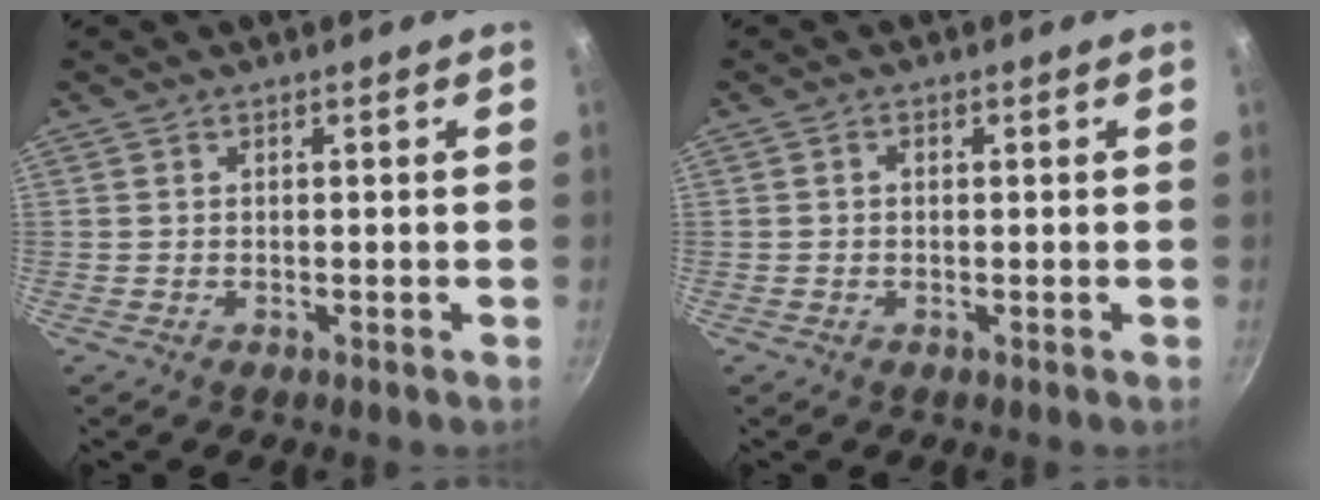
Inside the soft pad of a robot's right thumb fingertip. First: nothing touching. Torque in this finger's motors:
{"motor_torque": [-0.10, -0.02, 0.21, -0.18, 0.07]}